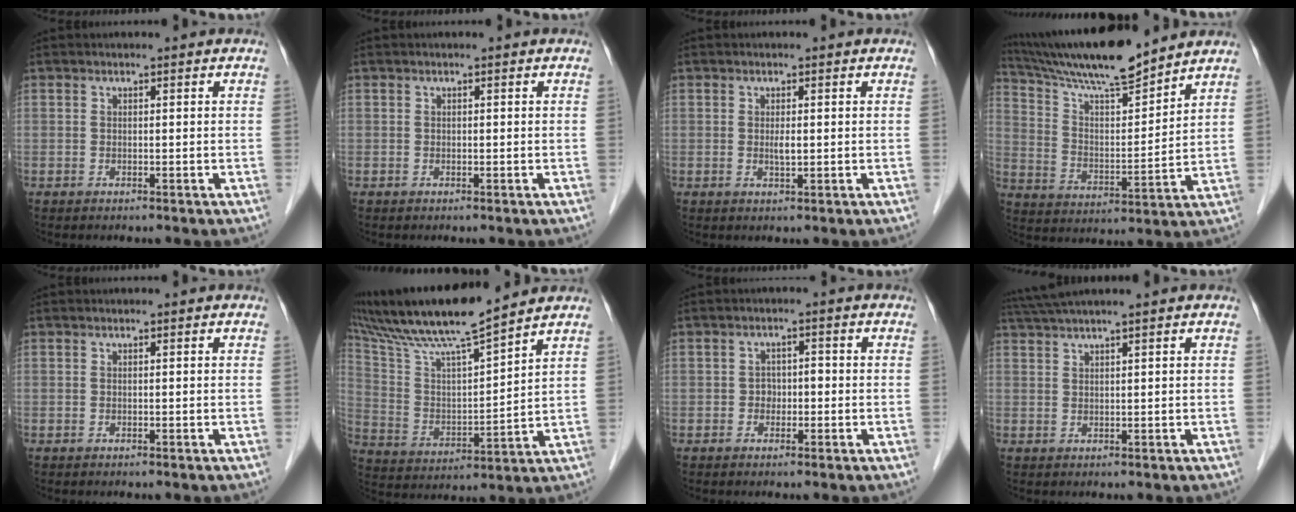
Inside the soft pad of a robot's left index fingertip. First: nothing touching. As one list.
[{"total": 0.0}, {"total": 1.6, "force": [0.1, 0.2, 1.6], "torque": [-0.030, -0.002, 0.002]}, {"total": 15.6, "force": [14.0, 0.6, 6.9], "torque": [-0.131, 0.007, 0.247]}, {"total": 0.0}, {"total": 16.7, "force": [14.3, -0.3, 8.7], "torque": [-0.169, 0.013, 0.257]}, {"total": 2.0, "force": [-0.5, 1.5, 1.3], "torque": [-0.016, 0.010, -0.009]}, {"total": 5.4, "force": [4.4, -1.2, 2.9], "torque": [-0.055, 0.029, 0.086]}]